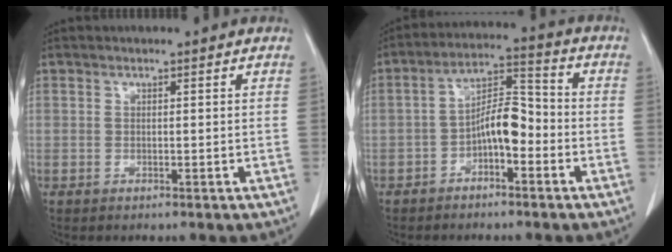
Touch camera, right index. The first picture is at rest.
{"total": 7.2, "force": [-2.6, 2.7, 6.2], "torque": [-0.115, 0.027, -0.044]}